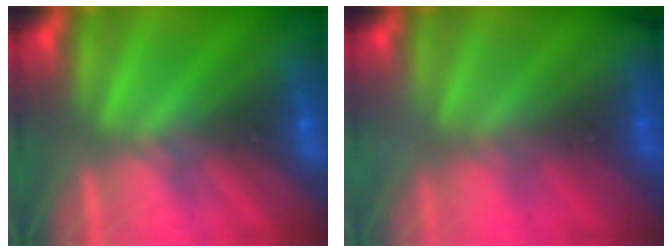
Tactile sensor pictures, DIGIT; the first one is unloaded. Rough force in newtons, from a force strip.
{"total": 6.9}